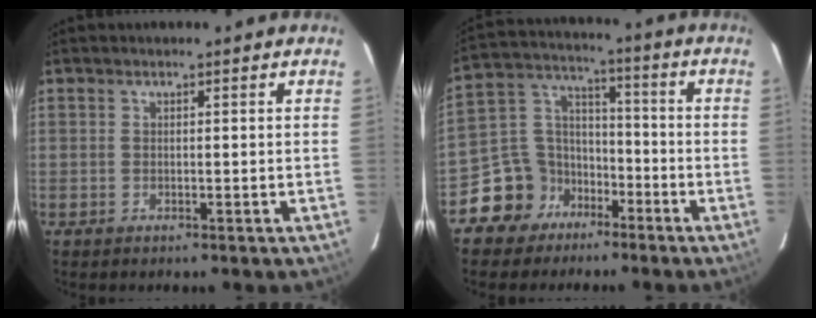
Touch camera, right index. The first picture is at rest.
{"total": 11.0, "force": [-7.0, 8.3, 1.5], "torque": [-0.051, 0.057, -0.122]}